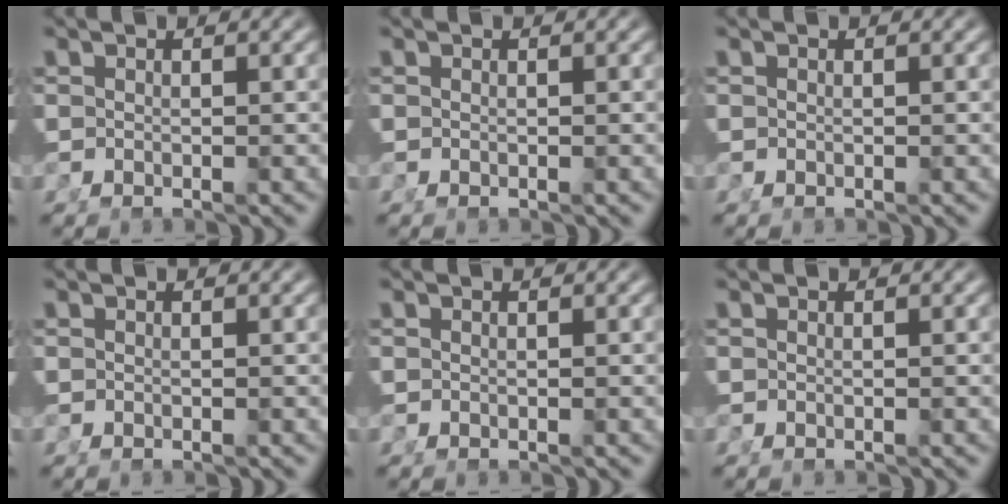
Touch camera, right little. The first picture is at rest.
{"total": 0.0}
{"total": 0.0}
{"total": 0.0}
{"total": 0.0}
{"total": 0.0}